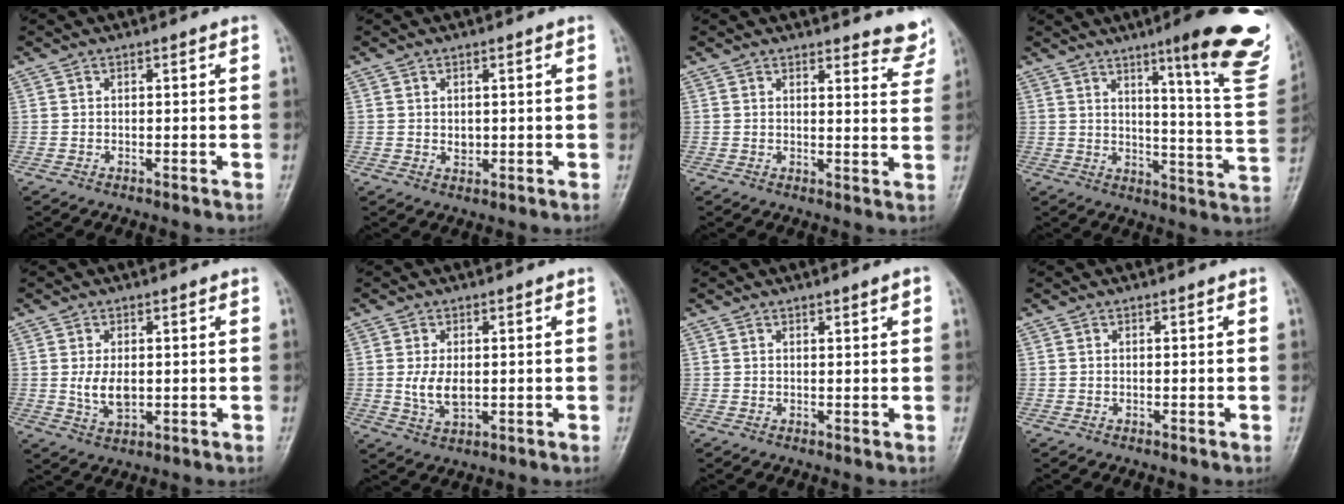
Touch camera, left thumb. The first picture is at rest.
{"total": 1.7, "force": [0.3, 1.3, 1.0], "torque": [-0.011, -0.003, 0.008]}
{"total": 5.8, "force": [5.4, 1.5, 1.3], "torque": [0.011, -0.042, 0.047]}
{"total": 20.9, "force": [12.5, 2.7, 16.5], "torque": [-0.184, -0.066, 0.161]}
{"total": 4.9, "force": [0.2, 2.9, 3.9], "torque": [-0.069, -0.010, 0.011]}
{"total": 5.0, "force": [0.2, 2.9, 4.1], "torque": [-0.077, -0.011, 0.010]}
{"total": 1.3, "force": [0.9, 0.2, 1.0], "torque": [-0.013, -0.005, 0.012]}
{"total": 0.0}